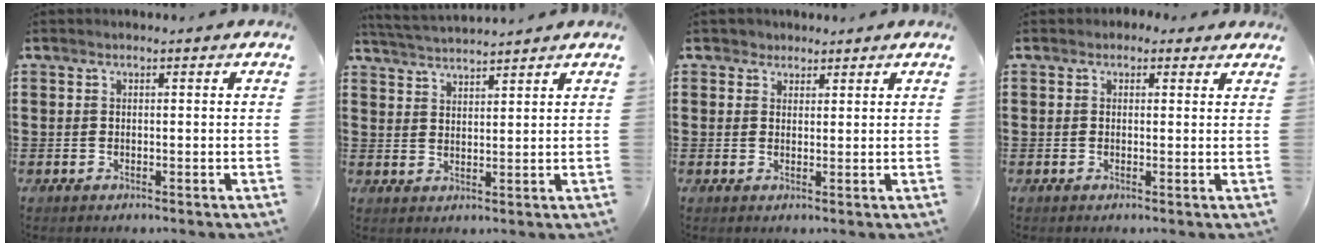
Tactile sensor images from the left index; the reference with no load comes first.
{"total": 3.0, "force": [3.0, -0.4, 0.1], "torque": [-0.014, -0.014, 0.053]}
{"total": 1.9, "force": [1.5, 1.2, -0.1], "torque": [-0.005, 0.008, 0.028]}
{"total": 1.5, "force": [0.9, 1.1, 0.3], "torque": [-0.011, 0.008, 0.015]}